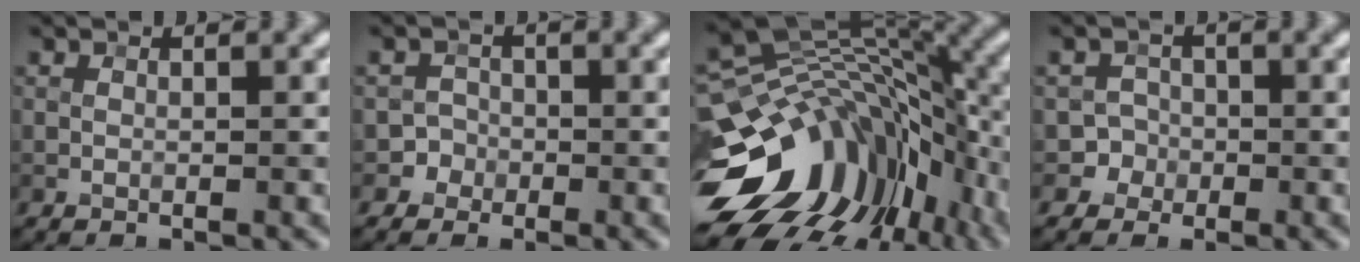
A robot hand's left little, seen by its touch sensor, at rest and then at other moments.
{"total": 2.2, "force": [-1.3, 1.8, -0.2], "torque": [0.031, 0.008, -0.022]}
{"total": 14.0, "force": [-5.3, 9.6, 8.8], "torque": [-0.166, 0.007, -0.093]}
{"total": 2.6, "force": [-1.3, 2.2, -0.2], "torque": [0.035, 0.006, -0.023]}